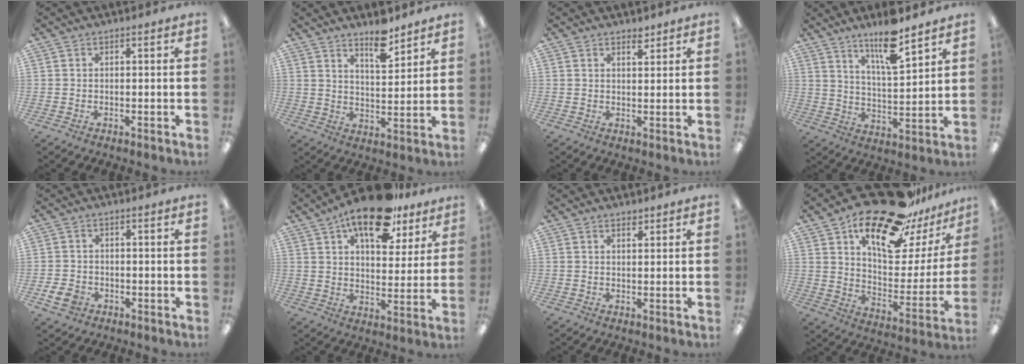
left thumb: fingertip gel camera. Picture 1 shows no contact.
{"total": 8.2, "force": [6.6, 2.5, 4.2], "torque": [-0.050, -0.048, 0.110]}
{"total": 2.5, "force": [2.1, 0.7, 1.0], "torque": [-0.006, -0.010, 0.036]}
{"total": 12.1, "force": [9.0, 2.7, 7.6], "torque": [-0.120, -0.054, 0.151]}
{"total": 4.0, "force": [-1.9, 2.9, 1.9], "torque": [-0.042, 0.005, -0.035]}
{"total": 17.0, "force": [11.5, 7.2, 10.3], "torque": [-0.156, -0.055, 0.192]}
{"total": 1.7, "force": [1.4, 0.5, 0.8], "torque": [-0.009, -0.004, 0.023]}
{"total": 24.6, "force": [18.1, 9.5, 13.8], "torque": [-0.201, -0.120, 0.301]}